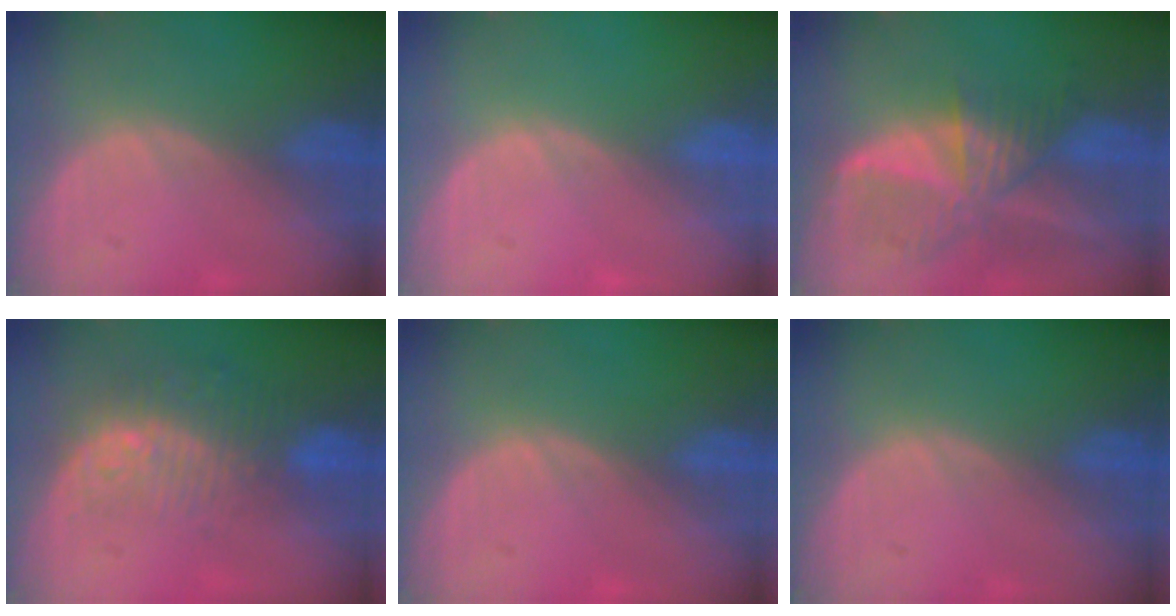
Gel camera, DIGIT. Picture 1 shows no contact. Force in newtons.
{"total": 0.0}
{"total": 9.4, "press": 8.1, "slide": 4.7}
{"total": 9.9, "press": 8.3, "slide": 5.3}
{"total": 0.0}
{"total": 0.0}